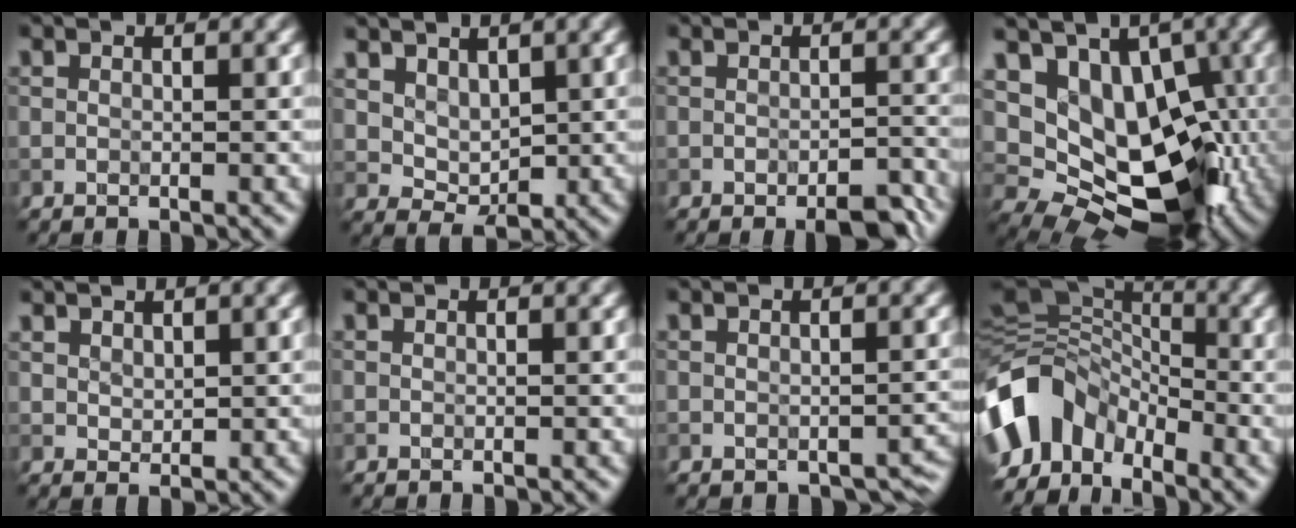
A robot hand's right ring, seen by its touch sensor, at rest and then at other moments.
{"total": 2.6, "force": [1.9, 1.4, 1.0], "torque": [-0.019, -0.004, 0.037]}
{"total": 3.6, "force": [-2.6, 0.9, 2.3], "torque": [-0.034, 0.004, -0.032]}
{"total": 11.5, "force": [1.0, 7.8, 8.4], "torque": [-0.114, -0.020, 0.017]}
{"total": 1.5, "force": [1.4, 0.4, 0.0], "torque": [0.000, 0.001, 0.030]}
{"total": 0.0}
{"total": 3.0, "force": [-2.0, 1.6, 1.7], "torque": [-0.020, -0.001, -0.018]}
{"total": 9.2, "force": [-4.5, 6.1, 5.2], "torque": [-0.094, 0.005, -0.096]}